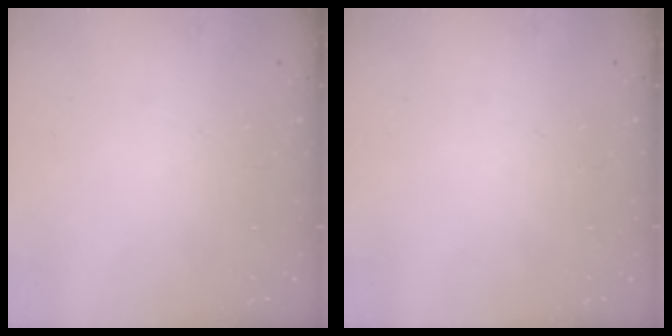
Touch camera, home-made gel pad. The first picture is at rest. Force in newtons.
{"total": 0.0}